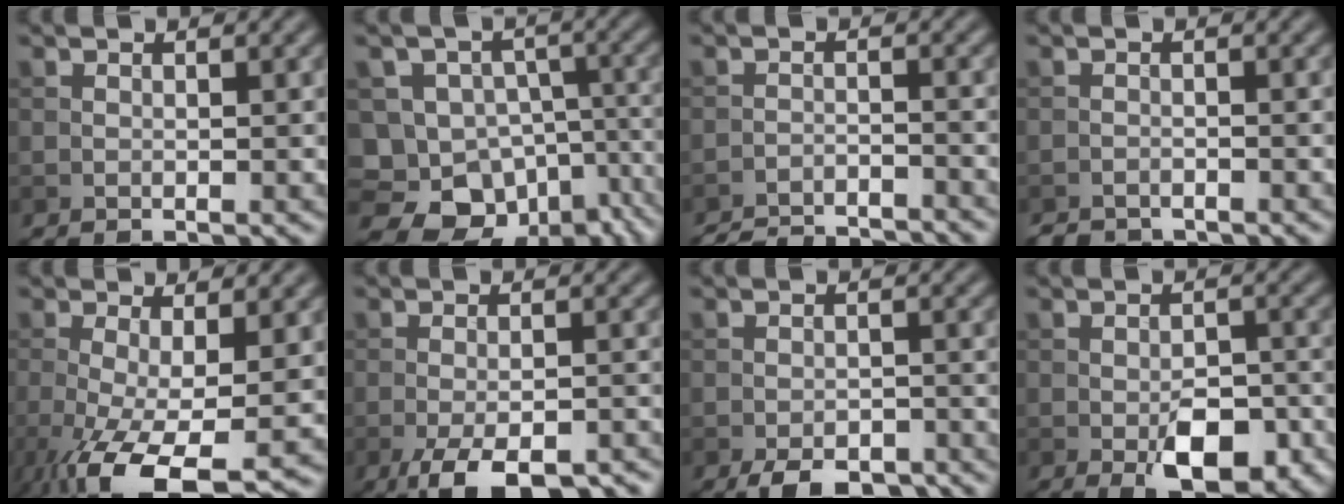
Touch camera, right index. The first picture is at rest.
{"total": 15.9, "force": [-8.3, 12.4, 5.5], "torque": [-0.093, -0.042, -0.108]}
{"total": 7.3, "force": [-7.1, 1.1, 1.5], "torque": [-0.026, -0.011, -0.112]}
{"total": 2.1, "force": [-2.0, 0.6, 0.2], "torque": [-0.005, -0.002, -0.035]}
{"total": 8.2, "force": [-3.5, 2.3, 7.1], "torque": [-0.141, -0.023, -0.058]}
{"total": 8.1, "force": [-5.1, 2.9, 5.7], "torque": [-0.092, -0.019, -0.073]}
{"total": 4.9, "force": [-3.8, 1.9, 2.6], "torque": [-0.034, -0.008, -0.059]}
{"total": 6.1, "force": [-2.4, 3.0, 4.7], "torque": [-0.071, -0.008, -0.032]}